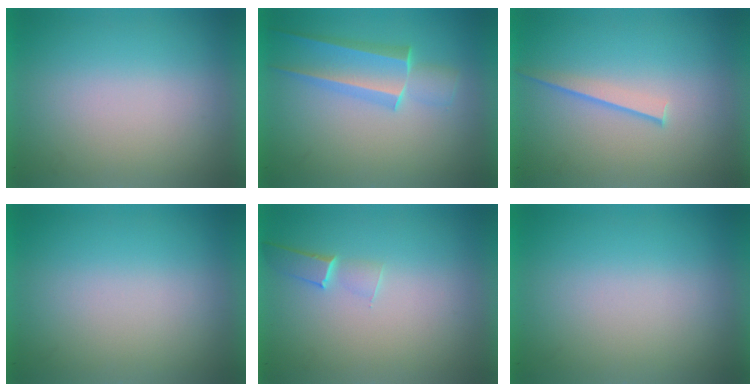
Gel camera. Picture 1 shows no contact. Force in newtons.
{"total": 2.6}
{"total": 1.1}
{"total": 0.0}
{"total": 1.1}
{"total": 0.0}